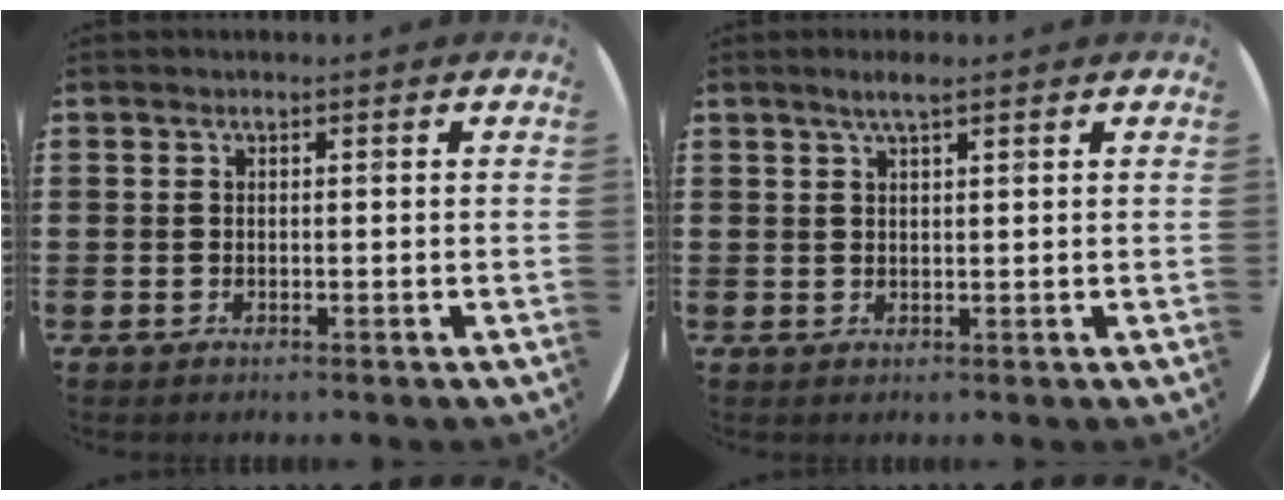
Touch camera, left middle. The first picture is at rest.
{"total": 2.3, "force": [1.7, 0.3, 1.5], "torque": [-0.029, 0.005, 0.029]}